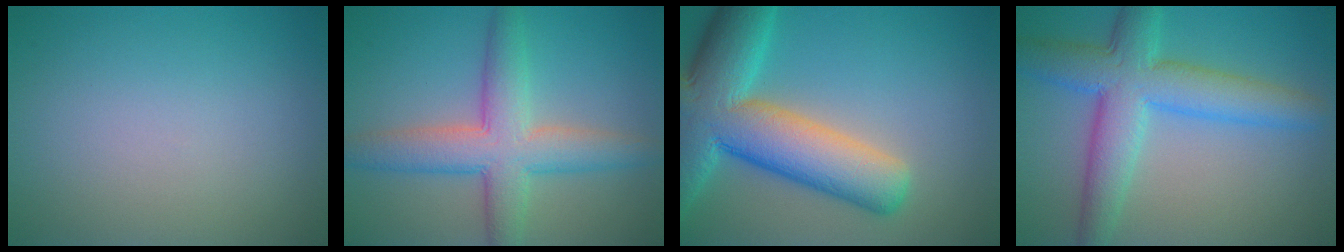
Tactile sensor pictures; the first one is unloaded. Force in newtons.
{"total": 6.5, "press": 6.5, "slide": 0.3}
{"total": 12.0, "press": 12.0, "slide": 0.8}
{"total": 7.5, "press": 7.5, "slide": 0.2}